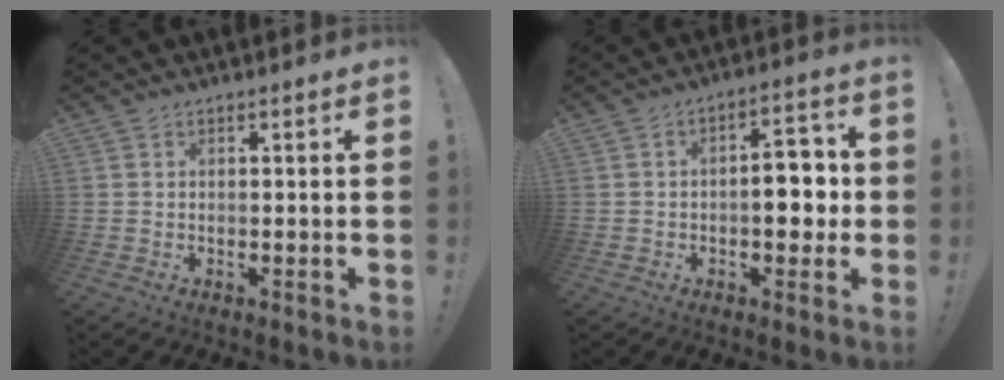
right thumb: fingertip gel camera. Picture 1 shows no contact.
{"total": 9.8, "force": [-1.0, 5.3, 8.2], "torque": [-0.109, 0.017, -0.017]}